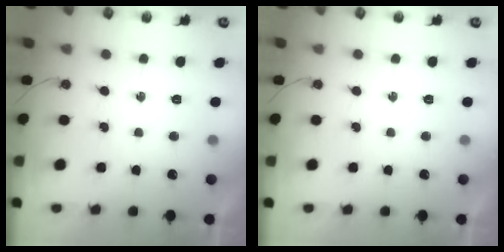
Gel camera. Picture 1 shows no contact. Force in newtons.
{"total": 0.0}